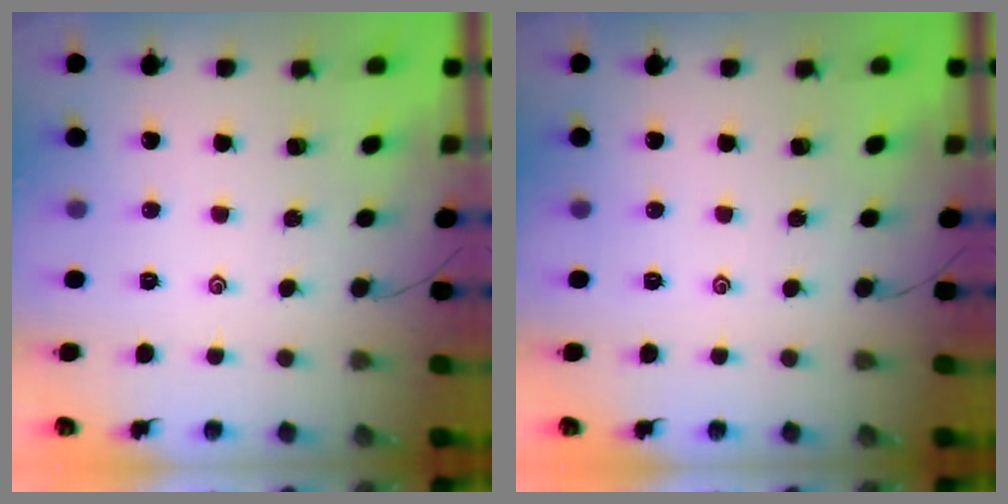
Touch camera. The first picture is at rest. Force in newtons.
{"total": 0.0}